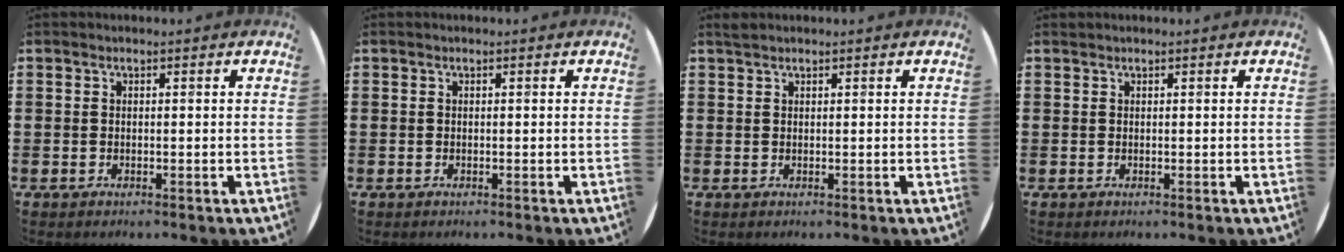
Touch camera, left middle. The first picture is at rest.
{"total": 0.0}
{"total": 0.6, "force": [0.6, 0.0, 0.1], "torque": [-0.004, 0.000, 0.012]}
{"total": 0.0}